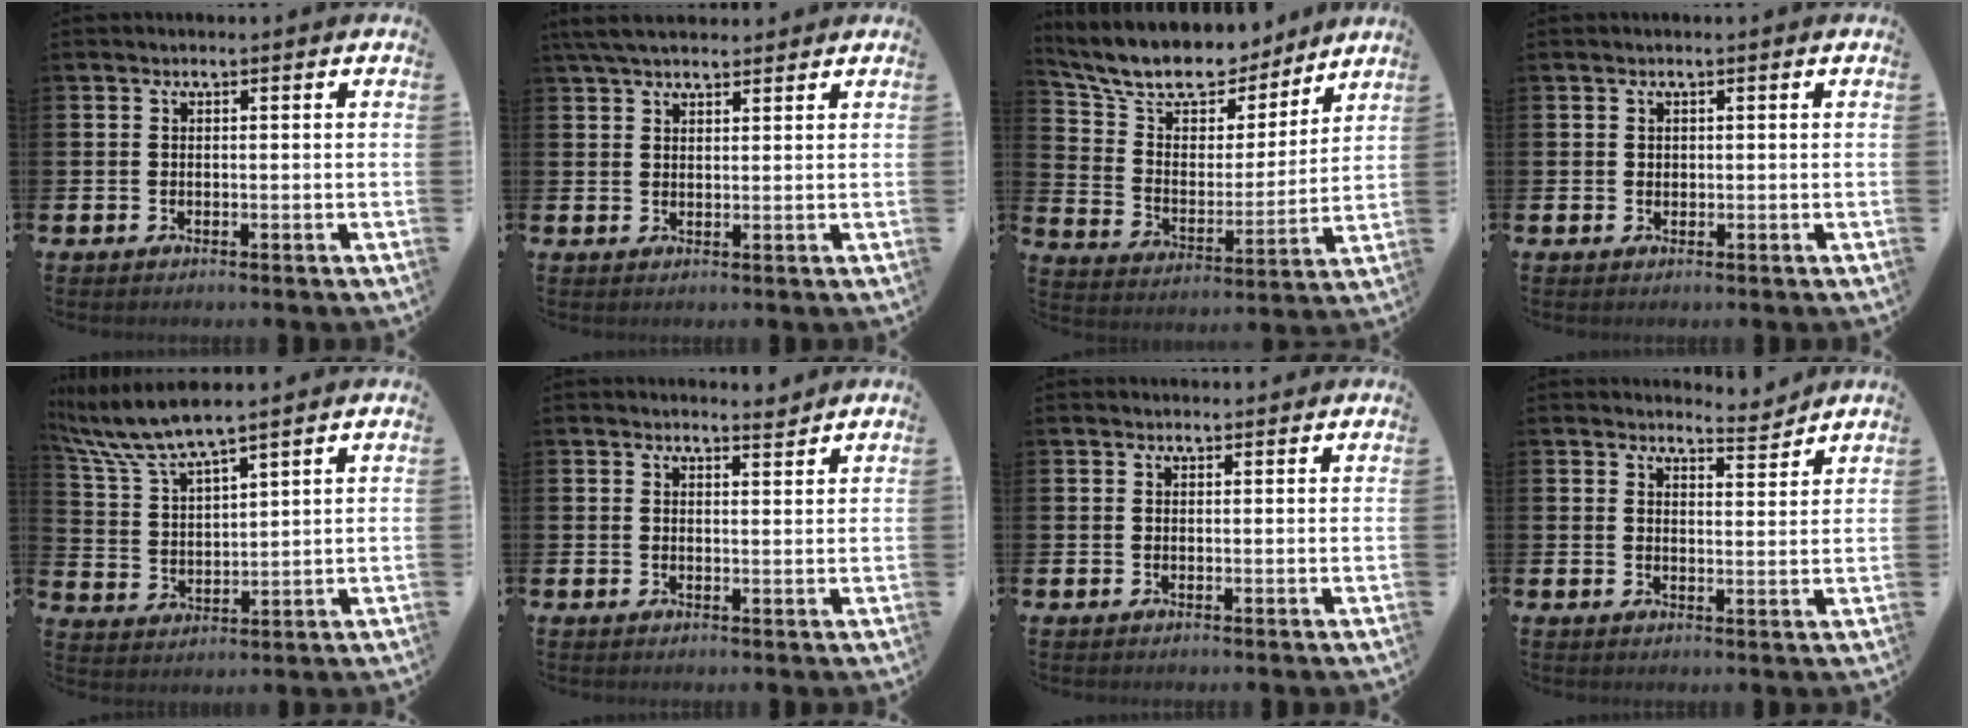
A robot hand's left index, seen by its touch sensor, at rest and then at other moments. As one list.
[{"total": 4.7, "force": [4.2, 1.4, 1.7], "torque": [-0.039, -0.007, 0.078]}, {"total": 11.7, "force": [10.3, 4.4, 3.1], "torque": [-0.095, -0.070, 0.182]}, {"total": 0.8, "force": [0.6, 0.5, 0.1], "torque": [0.009, 0.000, 0.008]}, {"total": 7.1, "force": [6.6, 0.4, 2.8], "torque": [-0.083, -0.030, 0.116]}, {"total": 2.6, "force": [2.6, 0.2, 0.2], "torque": [0.003, -0.016, 0.045]}, {"total": 0.8, "force": [0.7, 0.1, 0.1], "torque": [0.009, -0.003, 0.012]}, {"total": 4.0, "force": [4.0, 0.2, 0.2], "torque": [-0.001, -0.028, 0.069]}]